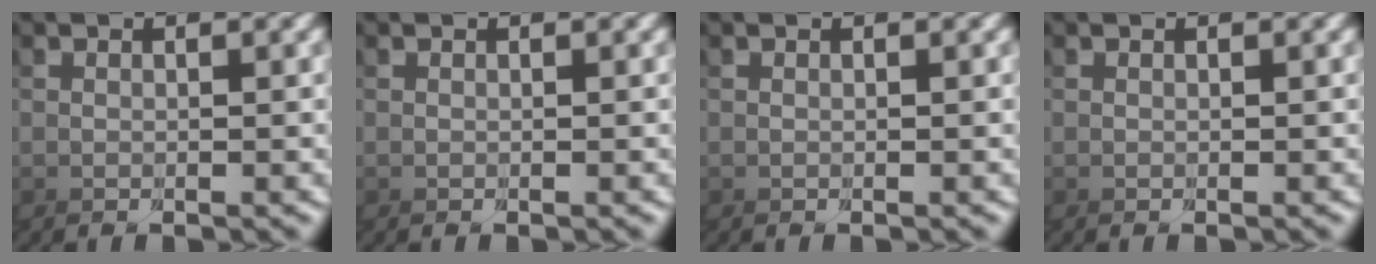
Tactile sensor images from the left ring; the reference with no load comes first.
{"total": 0.0}
{"total": 0.0}
{"total": 0.0}